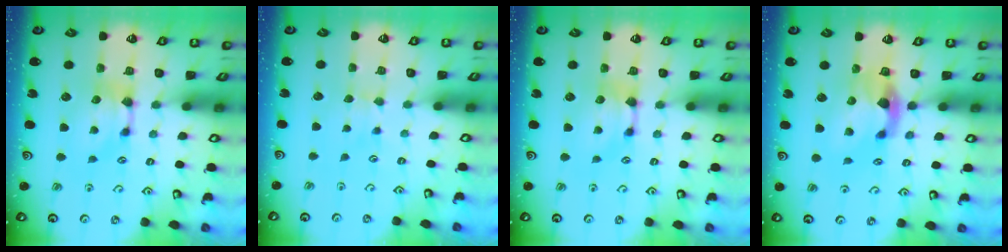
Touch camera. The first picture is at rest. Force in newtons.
{"total": 2.3, "press": 2.2, "slide": 0.5}
{"total": 0.0}
{"total": 2.8, "press": 2.5, "slide": 1.3}